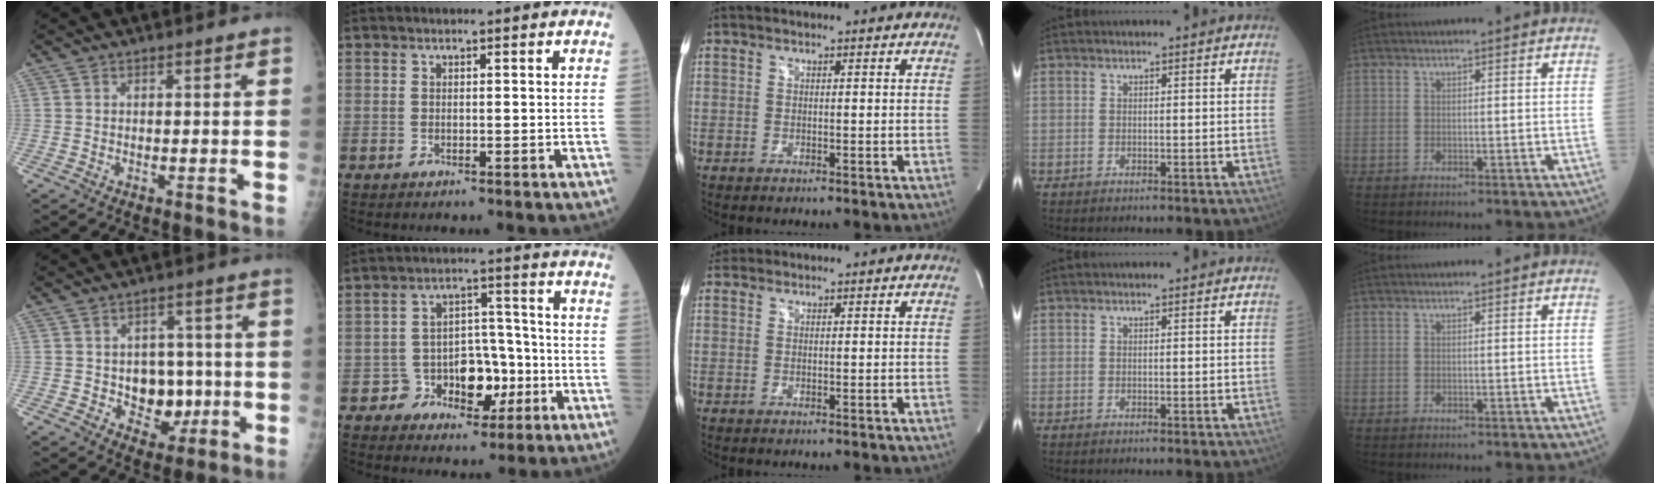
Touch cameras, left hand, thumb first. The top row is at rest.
{"thumb": {"total": 8.8, "force": [-1.2, 6.9, 5.3], "torque": [-0.025, 0.011, -0.007]}, "index": {"total": 8.1, "force": [-3.0, 5.8, 4.9], "torque": [-0.069, 0.024, -0.041]}, "middle": {"total": 1.6, "force": [1.1, 1.2, -0.1], "torque": [0.006, 0.015, 0.016]}}